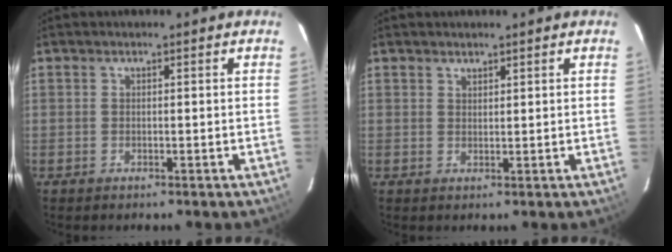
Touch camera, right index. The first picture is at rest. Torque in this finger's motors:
{"motor_torque": [-0.21, -0.09, -0.04, 0.00]}